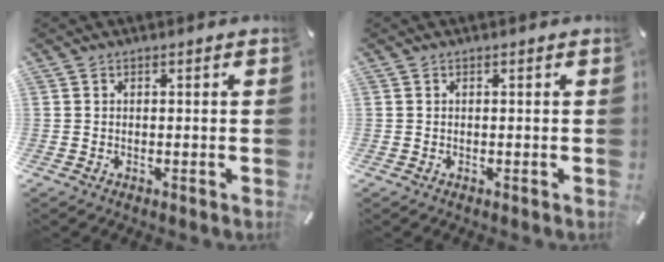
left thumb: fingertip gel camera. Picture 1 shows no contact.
{"total": 0.0}